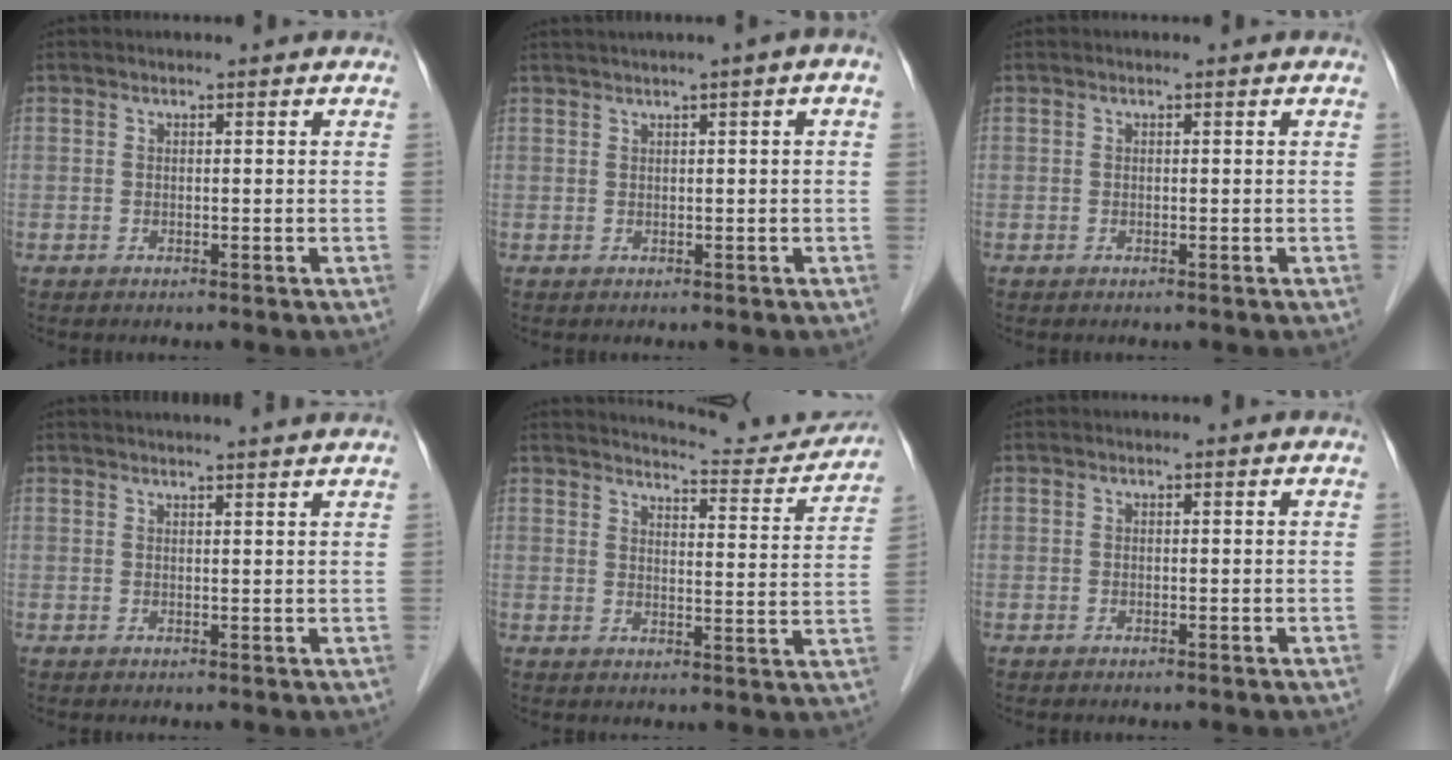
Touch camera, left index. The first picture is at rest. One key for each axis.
{"total": 3.1, "fx": 1.3, "fy": -0.2, "fz": 2.7, "tx": -0.049, "ty": 0.012, "tz": 0.026}
{"total": 0.0}
{"total": 7.9, "fx": 7.3, "fy": -0.8, "fz": 2.9, "tx": -0.033, "ty": 0.022, "tz": 0.078}
{"total": 12.4, "fx": 12.2, "fy": 1.0, "fz": 2.1, "tx": -0.025, "ty": -0.029, "tz": 0.144}
{"total": 0.0}